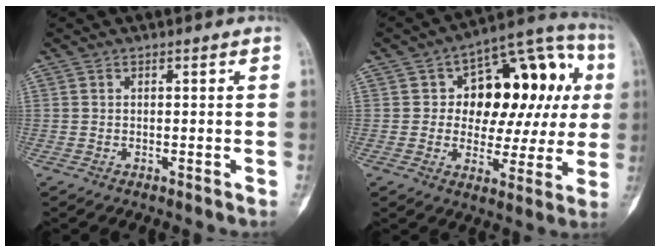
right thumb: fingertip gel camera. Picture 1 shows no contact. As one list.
[{"total": 21.0, "force": [3.9, 12.7, 16.3], "torque": [-0.153, 0.033, 0.053]}]